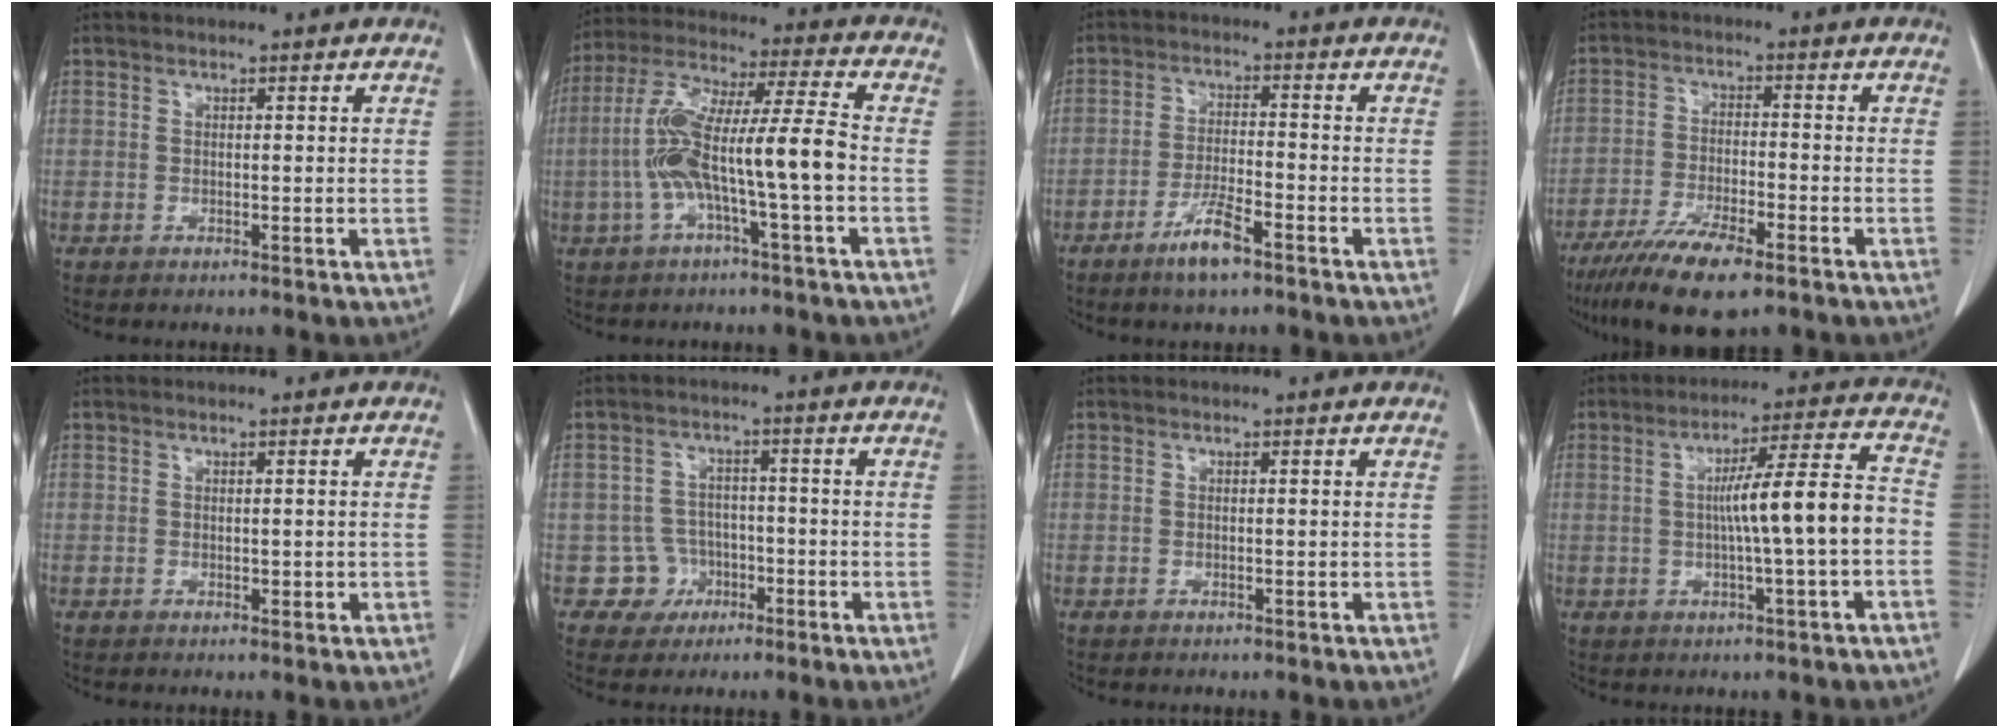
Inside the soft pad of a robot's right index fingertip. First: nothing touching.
{"total": 12.8, "force": [-2.5, 0.4, 12.6], "torque": [-0.253, 0.026, -0.050]}
{"total": 5.9, "force": [-3.9, 0.7, 4.4], "torque": [-0.088, -0.005, -0.072]}
{"total": 9.9, "force": [-6.8, 2.0, 6.9], "torque": [-0.126, -0.020, -0.120]}
{"total": 0.7, "force": [0.1, 0.4, 0.5], "torque": [-0.005, 0.001, 0.005]}
{"total": 4.8, "force": [-1.8, 4.4, -0.4], "torque": [0.019, 0.018, -0.027]}
{"total": 0.0}
{"total": 10.2, "force": [-1.3, -0.2, 10.1], "torque": [-0.157, 0.018, -0.022]}